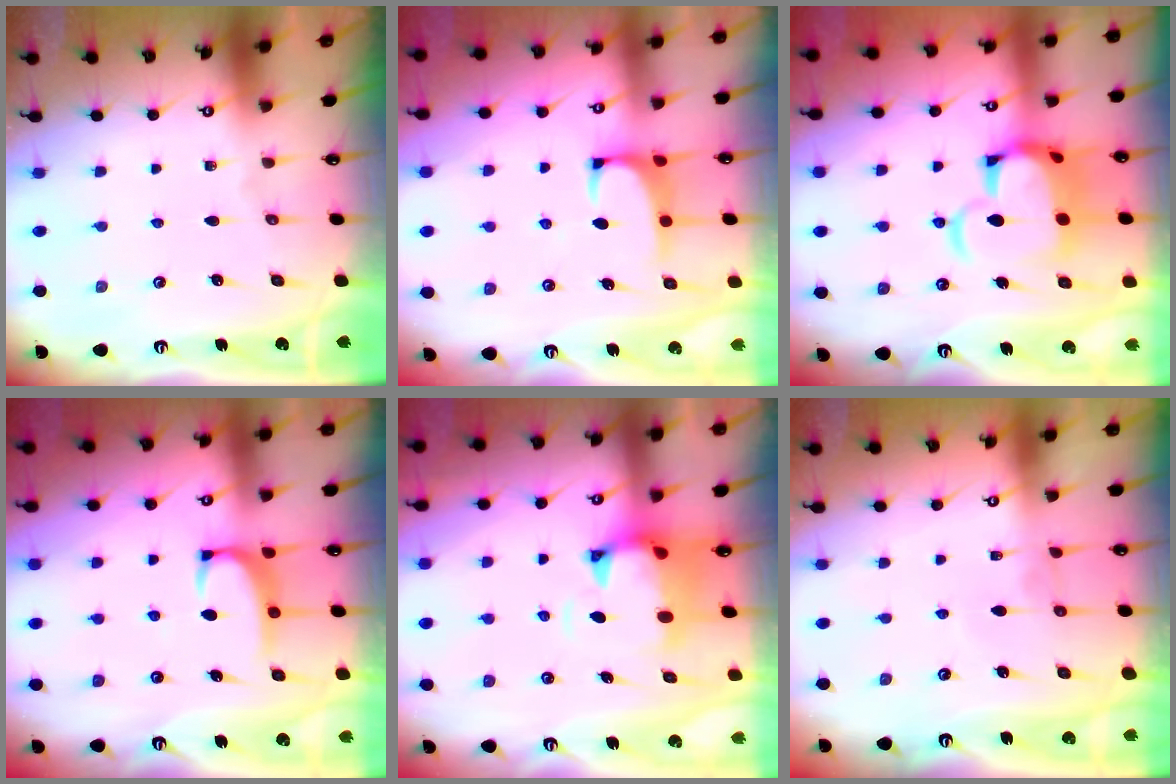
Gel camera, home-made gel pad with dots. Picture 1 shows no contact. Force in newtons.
{"total": 0.9, "press": 0.6, "slide": 0.6}
{"total": 11.1, "press": 10.9, "slide": 1.8}
{"total": 2.1, "press": 2.1, "slide": 0.6}
{"total": 1.5, "press": 1.1, "slide": 1.1}
{"total": 1.1, "press": 1.0, "slide": 0.2}